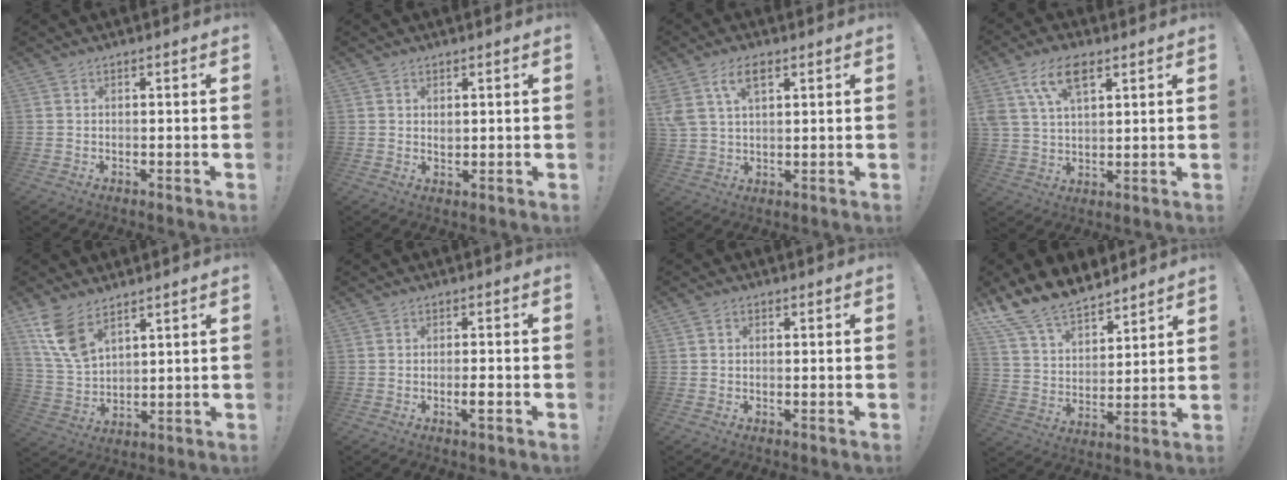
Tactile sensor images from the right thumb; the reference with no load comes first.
{"total": 1.6, "force": [1.0, 1.1, 0.6], "torque": [-0.001, -0.004, 0.016]}
{"total": 10.8, "force": [5.6, 6.1, 6.9], "torque": [-0.127, -0.001, 0.107]}
{"total": 11.3, "force": [5.9, 6.0, 7.5], "torque": [-0.151, -0.004, 0.113]}
{"total": 10.7, "force": [6.9, 5.6, 6.1], "torque": [-0.116, -0.034, 0.136]}
{"total": 2.6, "force": [-1.3, 0.5, 2.2], "torque": [-0.036, 0.005, -0.021]}
{"total": 1.1, "force": [-0.2, 1.0, 0.4], "torque": [0.001, 0.001, -0.005]}
{"total": 13.5, "force": [11.7, 5.6, 3.9], "torque": [-0.096, -0.088, 0.222]}